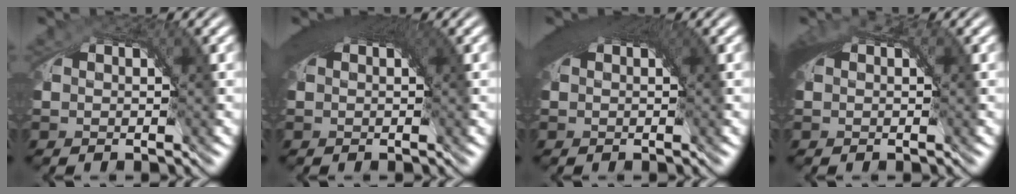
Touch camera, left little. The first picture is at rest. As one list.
[{"total": 4.7, "force": [1.5, 1.5, 4.1], "torque": [-0.048, 0.013, 0.017]}, {"total": 4.4, "force": [1.4, 1.5, 3.9], "torque": [-0.045, 0.011, 0.017]}, {"total": 2.6, "force": [0.0, 1.5, 2.2], "torque": [-0.046, 0.001, 0.001]}]